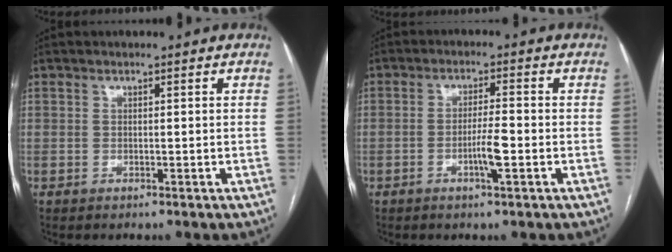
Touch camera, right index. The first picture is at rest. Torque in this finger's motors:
{"motor_torque": [0.08, 0.04, 0.01, 0.05]}